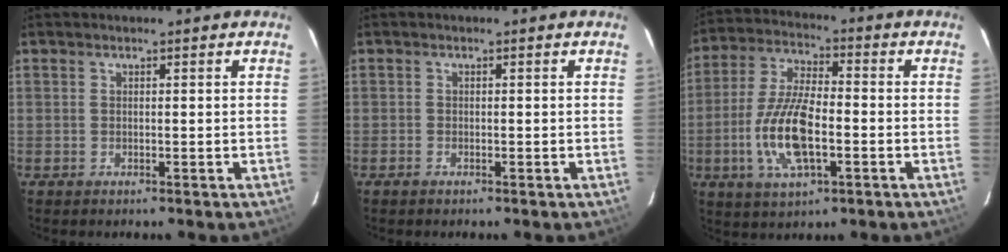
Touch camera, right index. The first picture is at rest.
{"total": 0.7, "force": [-0.6, 0.3, 0.2], "torque": [-0.005, -0.001, -0.012]}
{"total": 13.4, "force": [-3.6, 5.0, 11.9], "torque": [-0.251, -0.004, -0.068]}